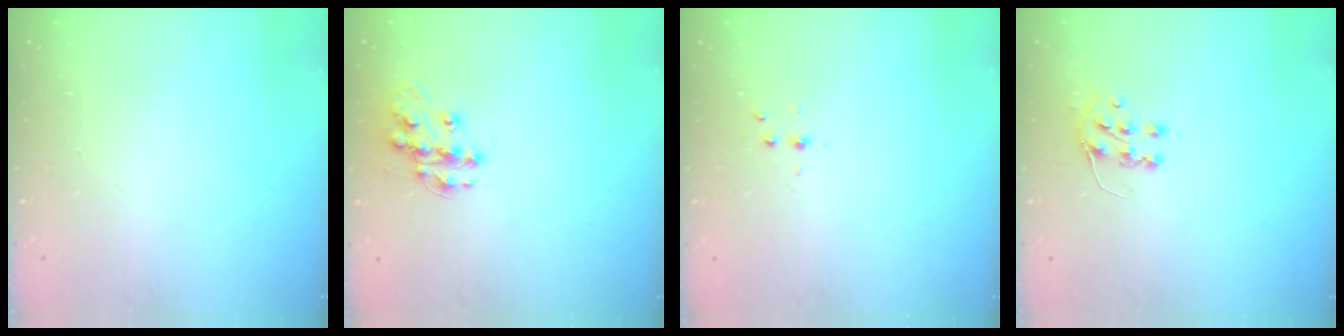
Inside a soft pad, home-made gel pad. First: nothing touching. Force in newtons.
{"total": 11.8, "press": 11.8, "slide": 0.7}
{"total": 4.0, "press": 3.6, "slide": 1.8}
{"total": 7.3, "press": 7.3, "slide": 0.5}